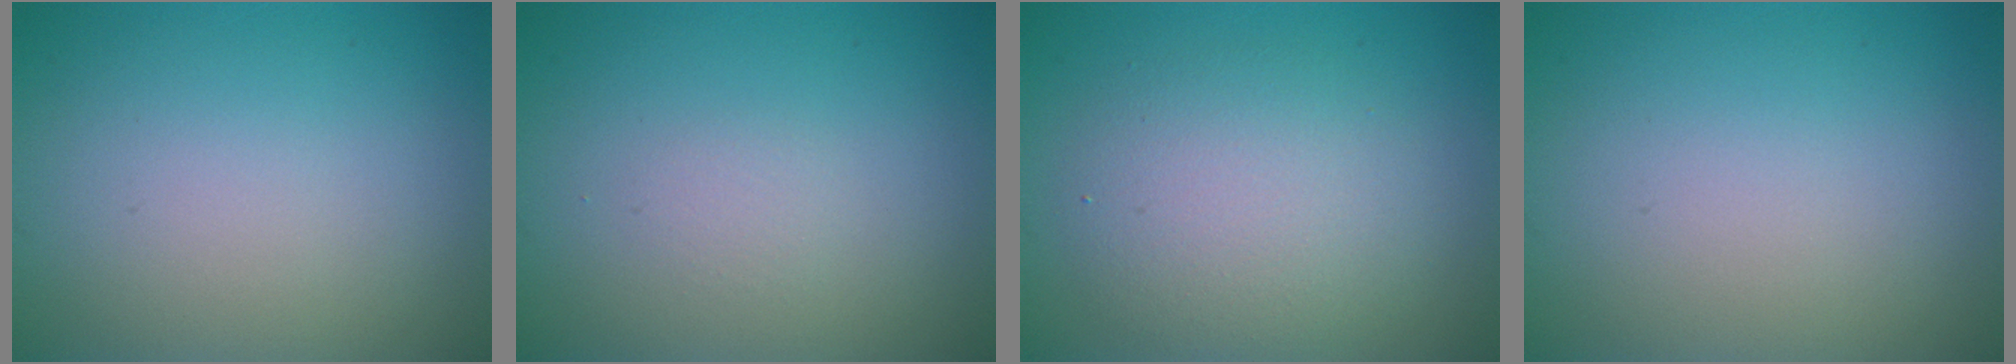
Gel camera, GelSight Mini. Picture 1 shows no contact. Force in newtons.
{"total": 0.0}
{"total": 5.5, "press": 5.5, "slide": 0.4}
{"total": 0.0}